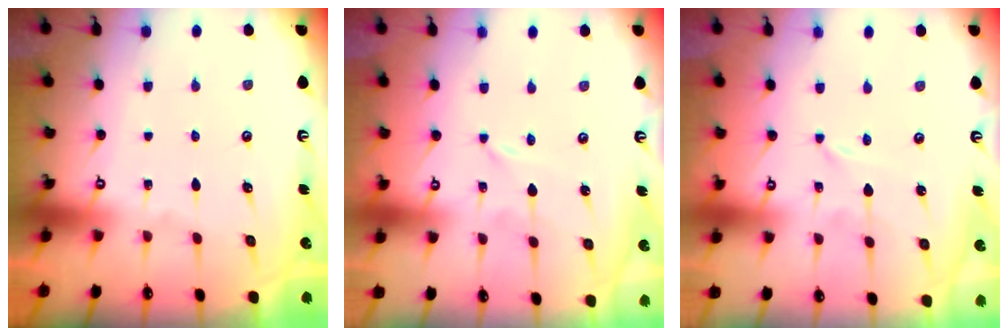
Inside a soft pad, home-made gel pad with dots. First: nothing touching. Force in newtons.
{"total": 0.0}
{"total": 0.0}